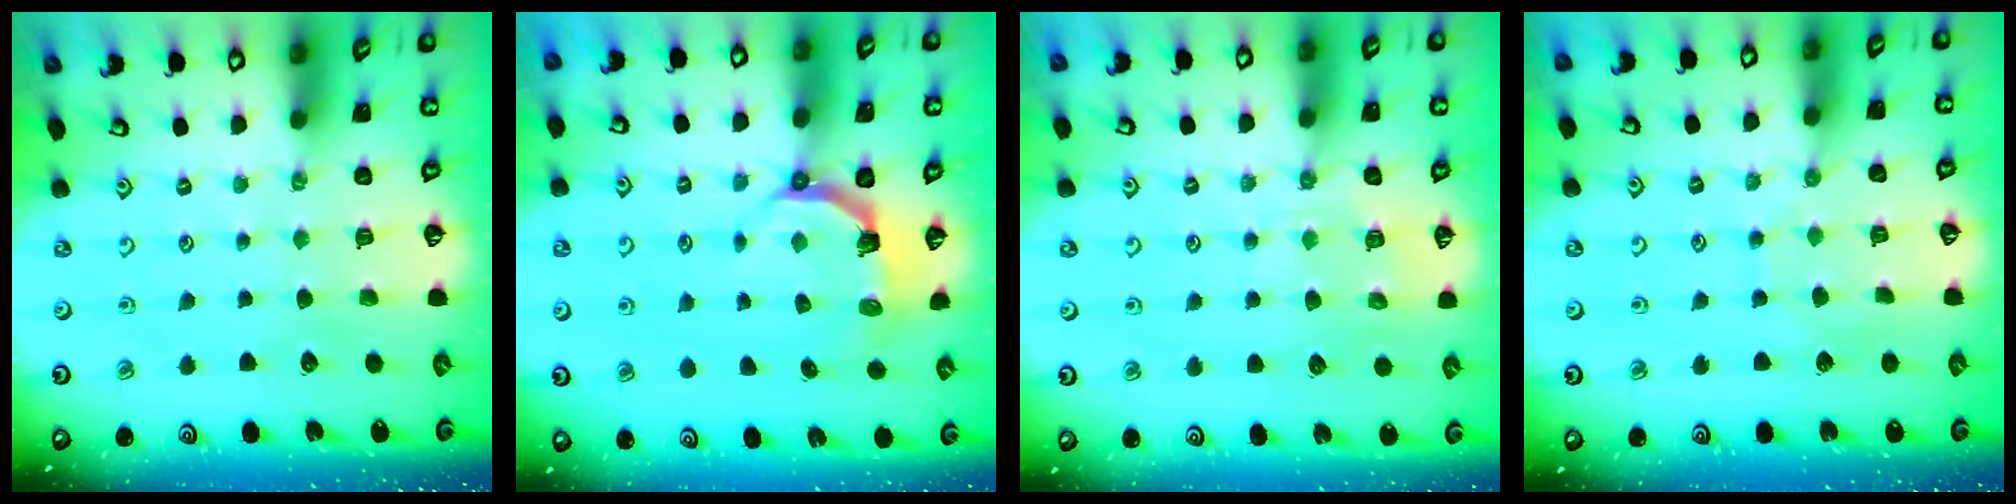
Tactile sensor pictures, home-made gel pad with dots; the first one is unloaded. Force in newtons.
{"total": 4.8, "press": 3.2, "slide": 3.6}
{"total": 8.3, "press": 8.3, "slide": 0.8}
{"total": 3.8, "press": 3.8, "slide": 0.3}